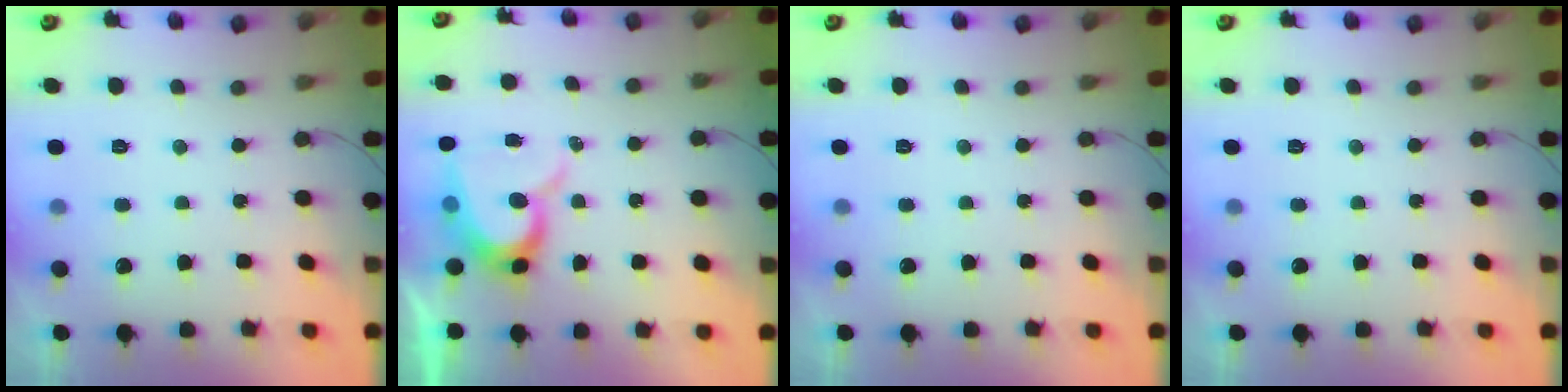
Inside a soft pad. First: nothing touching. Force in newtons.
{"total": 10.7, "press": 10.7, "slide": 0.9}
{"total": 0.0}
{"total": 0.0}